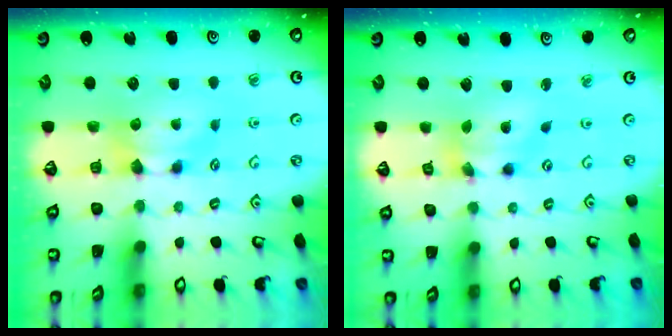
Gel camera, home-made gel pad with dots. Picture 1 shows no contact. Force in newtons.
{"total": 5.5, "press": 5.1, "slide": 2.1}